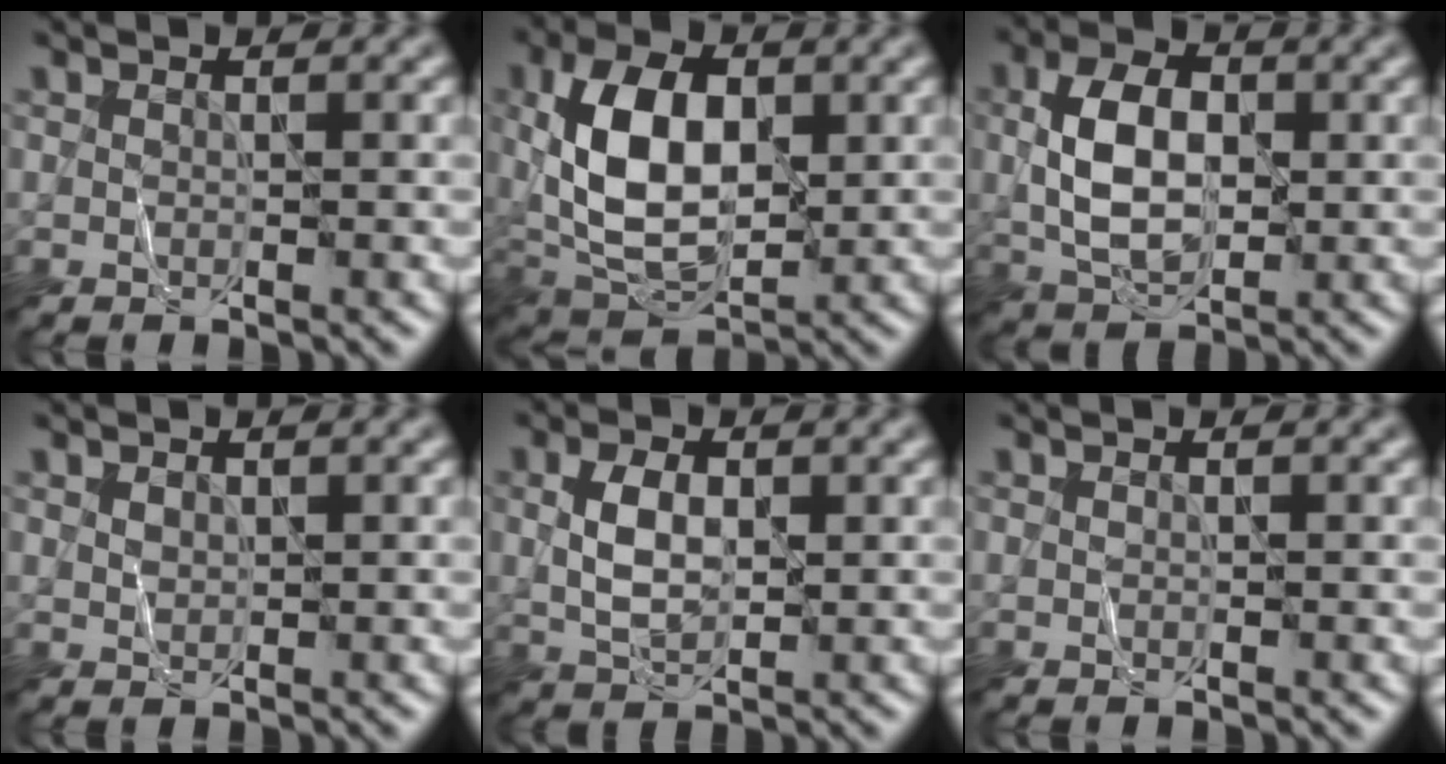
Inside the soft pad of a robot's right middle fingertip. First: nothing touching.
{"total": 9.6, "force": [1.0, 5.8, 7.6], "torque": [-0.157, 0.002, 0.017]}
{"total": 6.3, "force": [0.1, 3.9, 5.0], "torque": [-0.099, 0.002, 0.000]}
{"total": 0.7, "force": [0.3, 0.6, 0.3], "torque": [-0.008, -0.002, 0.010]}
{"total": 3.5, "force": [0.4, 2.2, 2.8], "torque": [-0.062, 0.001, 0.009]}
{"total": 0.0}